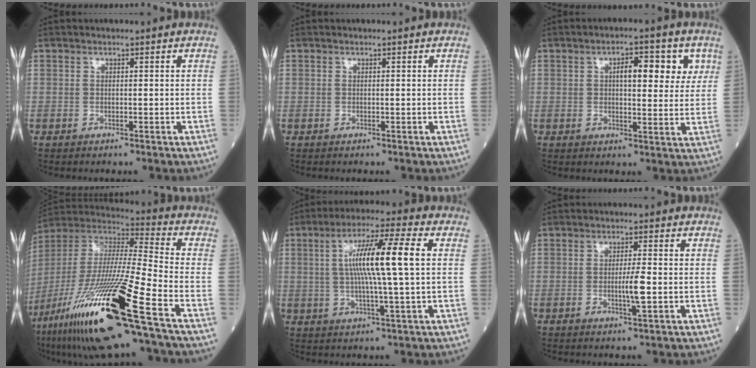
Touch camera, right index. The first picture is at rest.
{"total": 0.0}
{"total": 7.5, "force": [2.7, 2.9, 6.3], "torque": [-0.080, 0.015, 0.034]}
{"total": 27.5, "force": [-14.9, 0.9, 23.1], "torque": [-0.468, -0.062, -0.281]}
{"total": 11.4, "force": [1.5, -0.2, 11.3], "torque": [-0.205, 0.013, 0.024]}
{"total": 3.3, "force": [-0.6, -0.1, 3.3], "torque": [-0.059, -0.005, -0.010]}